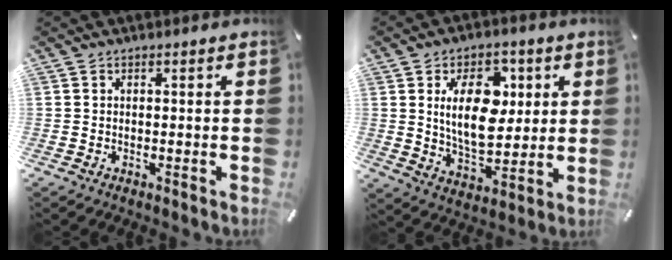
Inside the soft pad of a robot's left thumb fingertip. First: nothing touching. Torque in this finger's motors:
{"motor_torque": [0.64, 0.55, 0.87, 0.20, 0.34]}